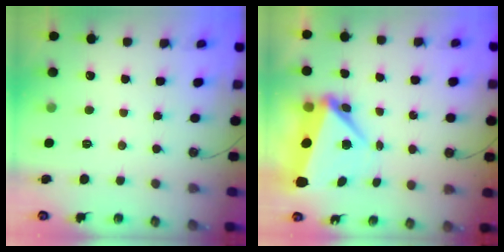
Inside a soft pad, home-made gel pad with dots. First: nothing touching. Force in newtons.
{"total": 7.2, "press": 7.0, "slide": 1.8}